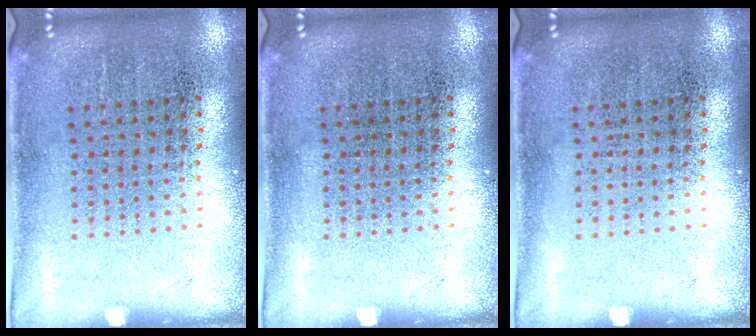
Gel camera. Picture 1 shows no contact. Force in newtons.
{"total": 0.0}
{"total": 0.0}